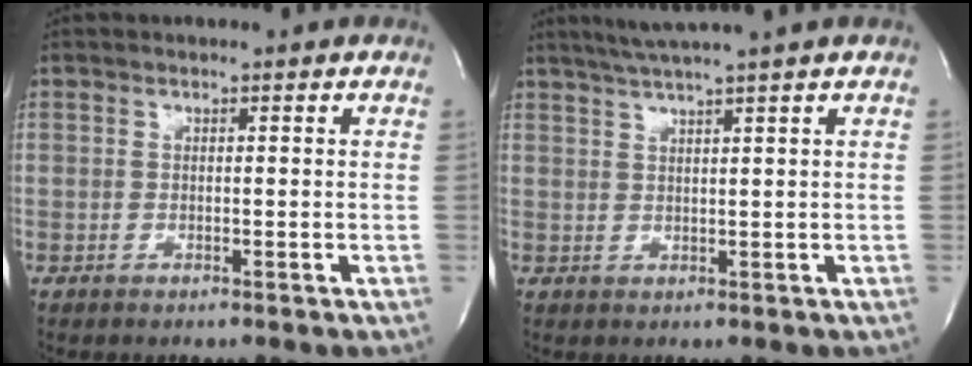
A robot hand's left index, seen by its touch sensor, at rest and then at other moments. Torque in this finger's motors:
{"motor_torque": [0.19, -0.31, 0.13, 0.01]}